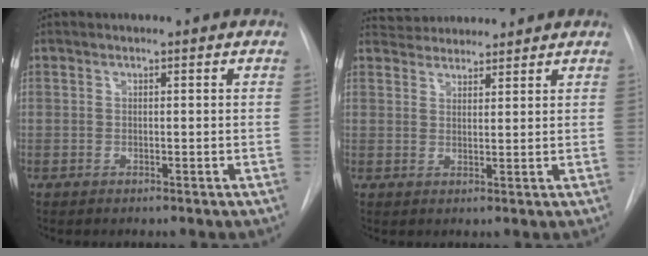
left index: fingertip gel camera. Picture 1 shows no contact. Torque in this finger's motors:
{"motor_torque": [-0.56, -0.51, -0.69, -0.21]}